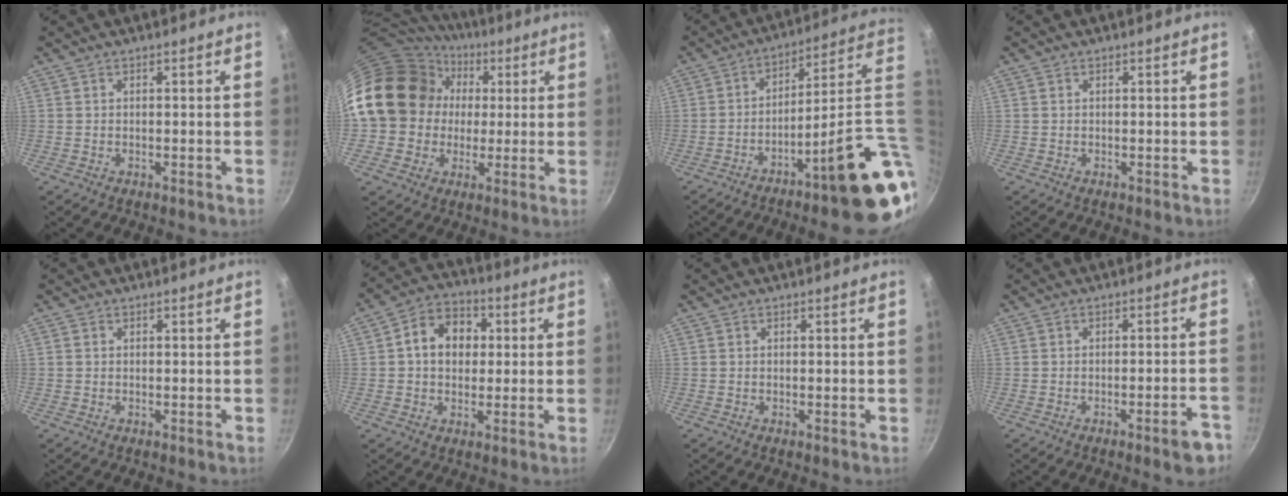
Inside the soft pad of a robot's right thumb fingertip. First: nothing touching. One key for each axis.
{"total": 19.3, "fx": 2.2, "fy": 16.9, "fz": 9.1, "tx": -0.147, "ty": 0.035, "tz": 0.037}
{"total": 20.7, "fx": -5.8, "fy": 4.2, "fz": 19.5, "tx": -0.228, "ty": 0.027, "tz": -0.080}
{"total": 0.0}
{"total": 0.5, "fx": 0.0, "fy": 0.5, "fz": 0.2, "tx": -0.002, "ty": 0.002, "tz": -0.002}
{"total": 10.2, "fx": 1.4, "fy": 8.0, "fz": 6.2, "tx": -0.064, "ty": 0.018, "tz": 0.006}
{"total": 0.0}
{"total": 5.3, "fx": -3.2, "fy": 1.3, "fz": 4.1, "tx": -0.039, "ty": 0.025, "tz": -0.034}